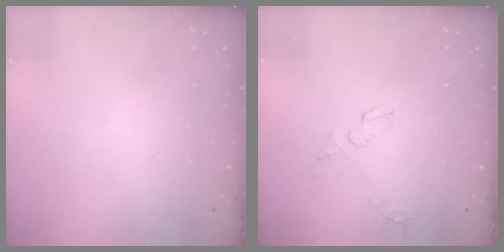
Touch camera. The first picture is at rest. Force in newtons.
{"total": 5.5, "press": 4.5, "slide": 3.2}